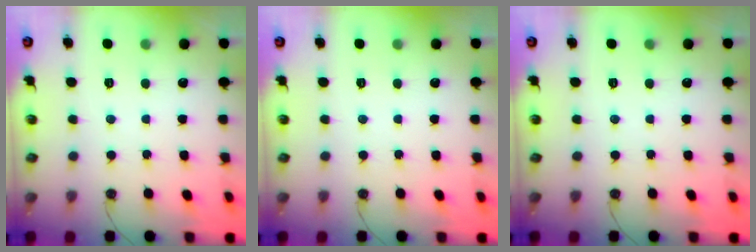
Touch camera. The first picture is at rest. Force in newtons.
{"total": 0.0}
{"total": 0.0}